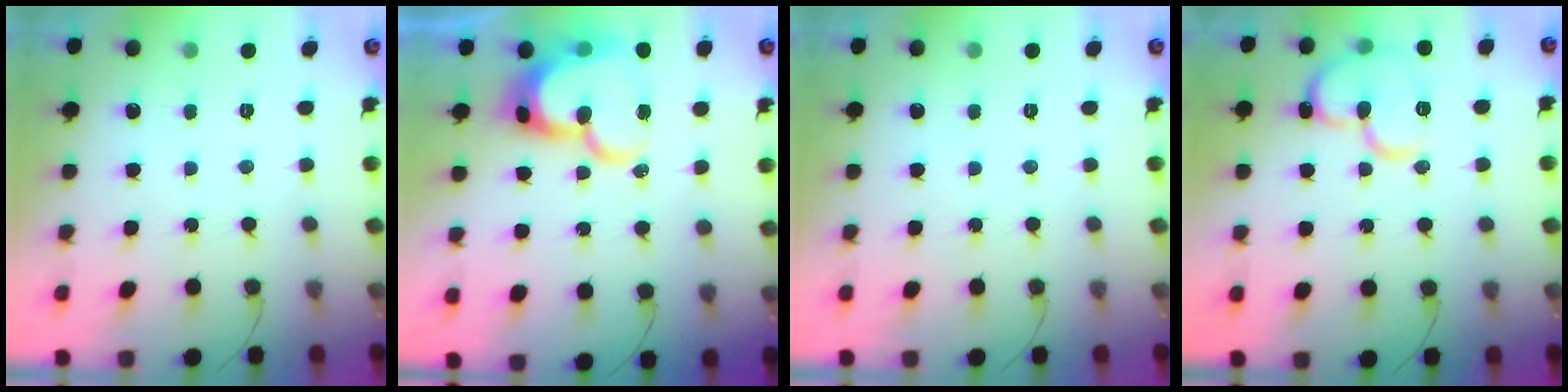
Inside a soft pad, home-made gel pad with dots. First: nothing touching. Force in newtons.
{"total": 18.9, "press": 18.8, "slide": 1.6}
{"total": 0.0}
{"total": 14.0, "press": 13.9, "slide": 1.6}